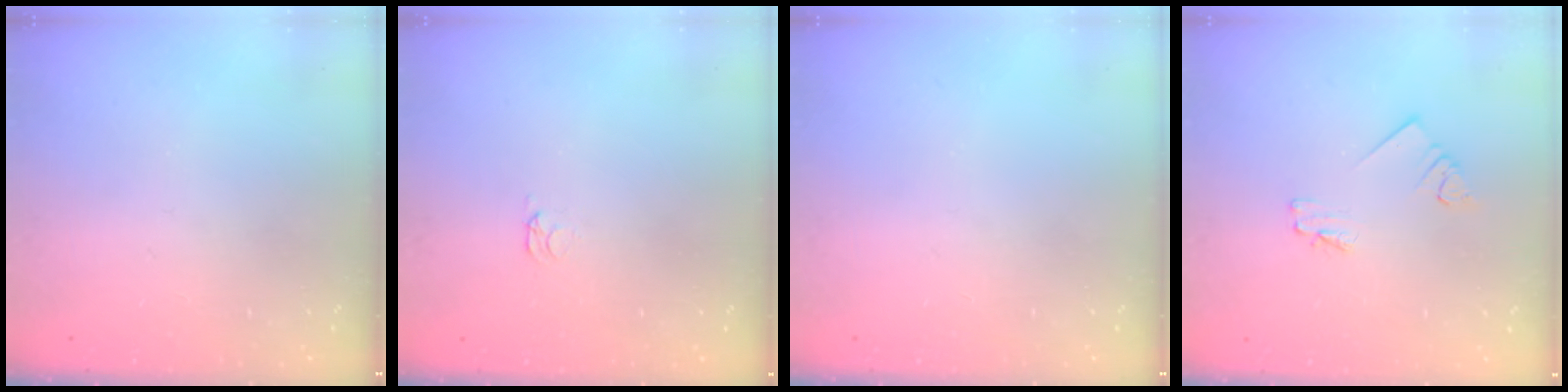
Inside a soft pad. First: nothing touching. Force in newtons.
{"total": 1.6, "press": 1.6, "slide": 0.4}
{"total": 0.0}
{"total": 1.6, "press": 1.5, "slide": 0.2}